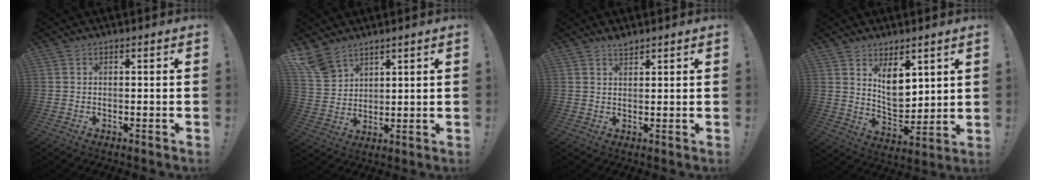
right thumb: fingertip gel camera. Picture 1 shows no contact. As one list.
[{"total": 8.5, "force": [7.0, 4.5, 1.6], "torque": [-0.039, -0.043, 0.141]}, {"total": 2.2, "force": [2.1, 0.3, 0.6], "torque": [0.000, -0.016, 0.036]}, {"total": 9.9, "force": [5.3, 6.3, 5.6], "torque": [-0.070, -0.036, 0.104]}]